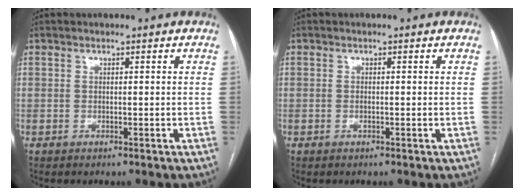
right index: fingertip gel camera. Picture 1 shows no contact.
{"total": 0.5, "force": [-0.1, 0.1, 0.5], "torque": [-0.012, -0.001, -0.001]}